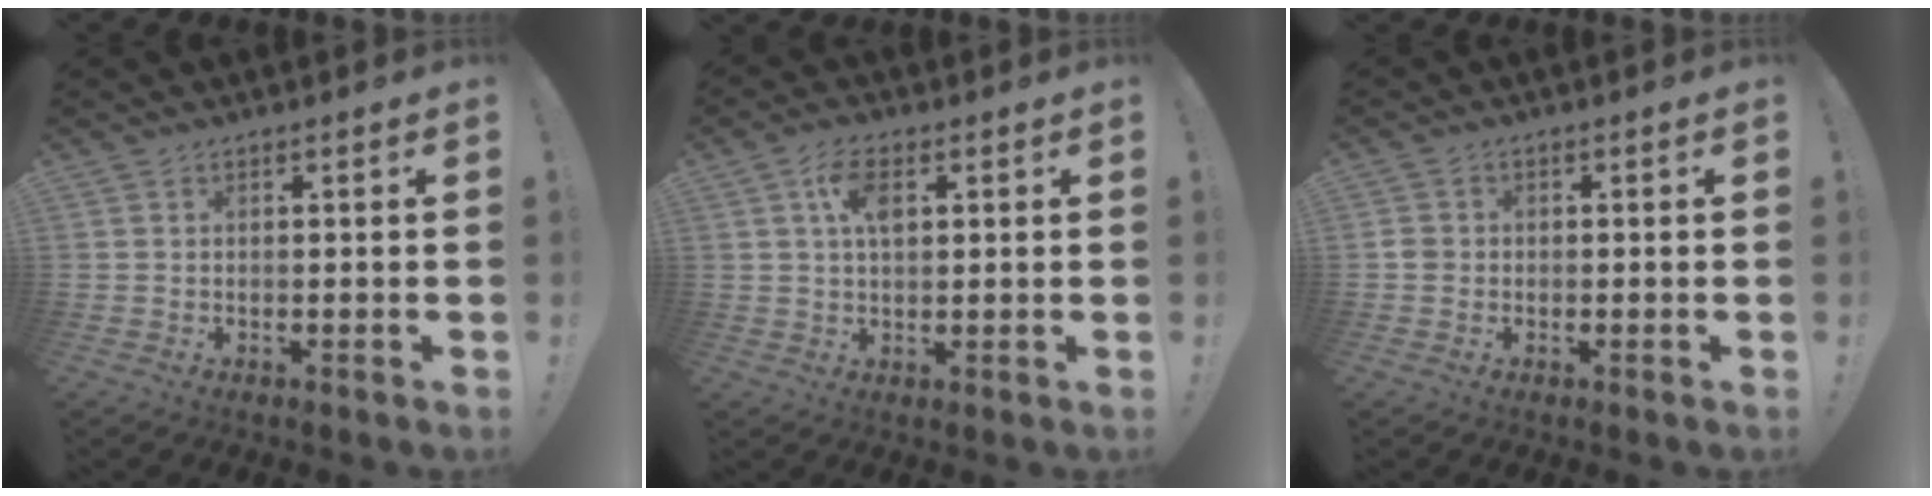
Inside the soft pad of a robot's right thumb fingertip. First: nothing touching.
{"total": 7.0, "force": [2.1, 3.7, 5.6], "torque": [-0.101, 0.005, 0.038]}
{"total": 2.2, "force": [-0.4, 1.9, 0.9], "torque": [-0.014, 0.007, -0.006]}